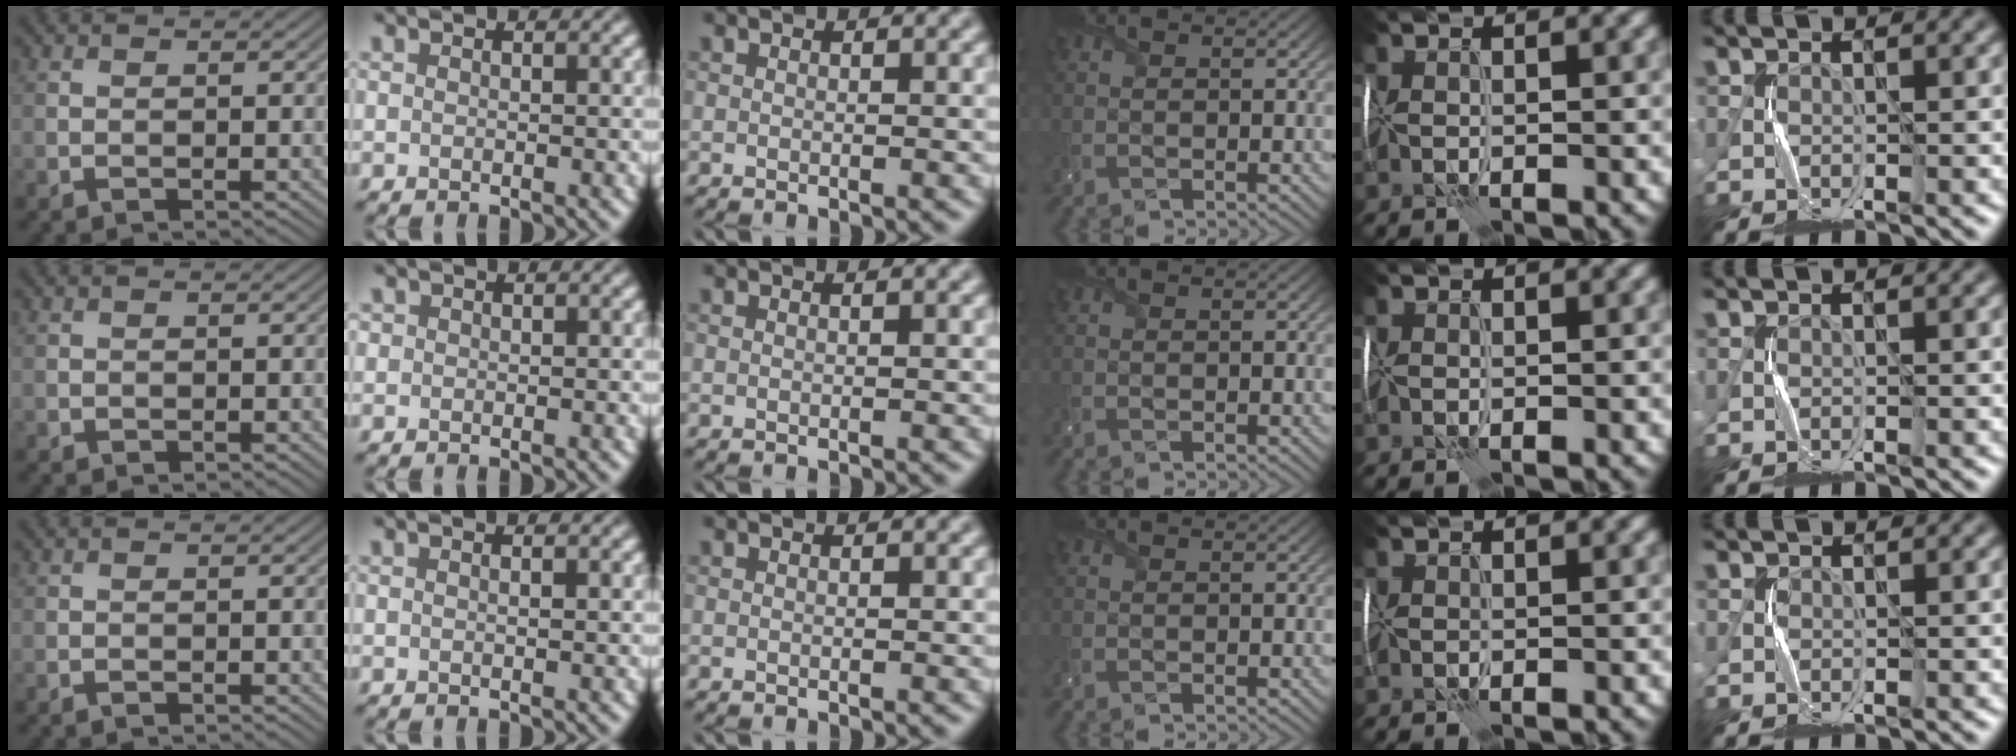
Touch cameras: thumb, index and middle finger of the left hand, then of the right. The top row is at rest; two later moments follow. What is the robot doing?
{"motion": "wrap", "object": "receipt paper"}